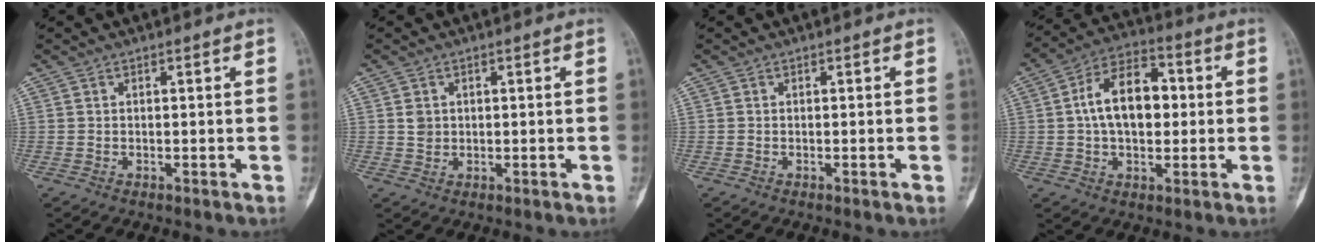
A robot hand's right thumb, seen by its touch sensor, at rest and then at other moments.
{"total": 1.9, "force": [0.4, 1.6, 0.9], "torque": [-0.007, -0.001, 0.010]}
{"total": 0.6, "force": [-0.2, -0.1, 0.5], "torque": [-0.009, 0.000, -0.002]}
{"total": 13.0, "force": [0.9, 7.9, 10.2], "torque": [-0.150, 0.026, 0.007]}